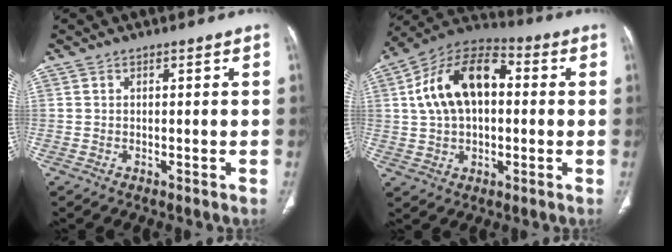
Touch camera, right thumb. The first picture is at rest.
{"total": 16.5, "force": [2.4, 10.1, 12.8], "torque": [-0.212, 0.030, 0.033]}